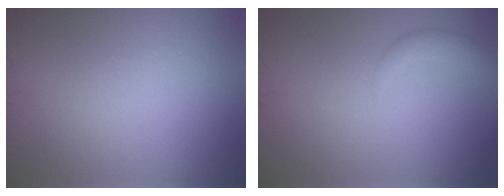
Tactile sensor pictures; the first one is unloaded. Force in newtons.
{"total": 2.9, "press": 2.9, "slide": 0.2}